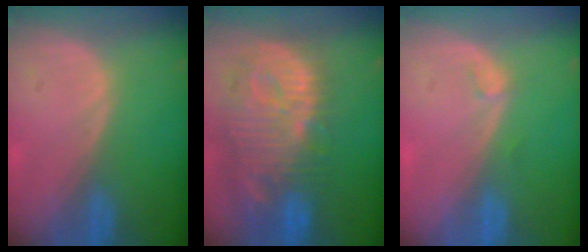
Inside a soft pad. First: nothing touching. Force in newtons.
{"total": 13.6, "press": 11.8, "slide": 6.7}
{"total": 0.8, "press": 0.7, "slide": 0.1}